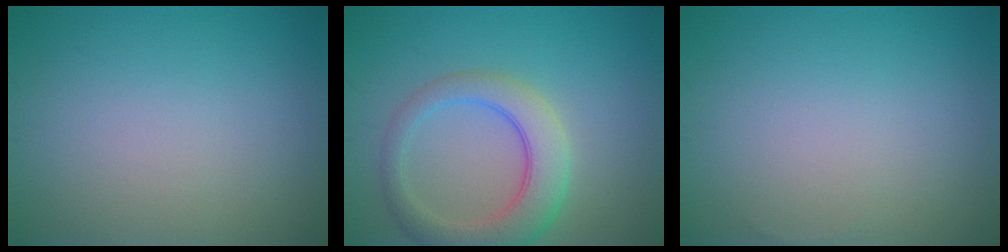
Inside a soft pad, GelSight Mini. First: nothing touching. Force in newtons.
{"total": 5.3, "press": 5.2, "slide": 0.4}
{"total": 0.0}